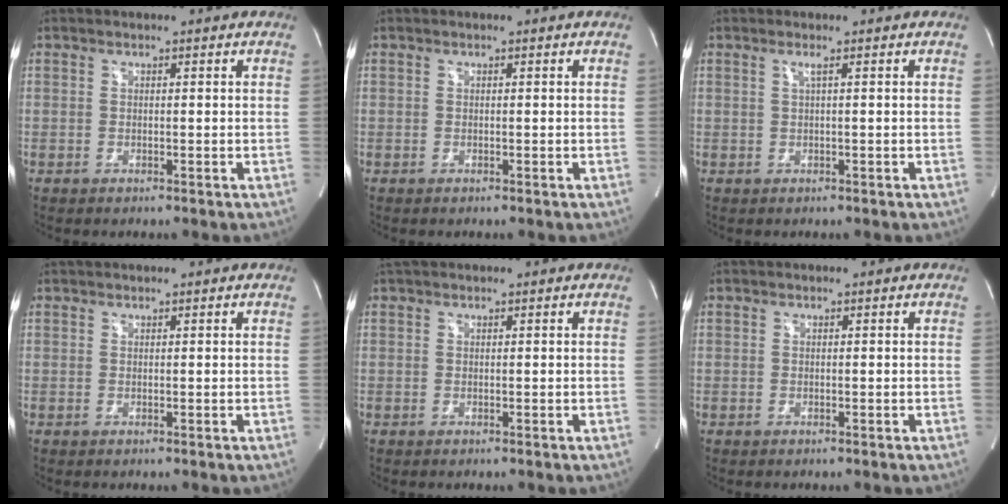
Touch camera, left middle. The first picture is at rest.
{"total": 0.0}
{"total": 0.8, "force": [0.3, -0.3, 0.7], "torque": [-0.023, 0.001, 0.010]}
{"total": 2.5, "force": [2.3, 0.2, 0.9], "torque": [-0.013, 0.034, 0.041]}
{"total": 1.8, "force": [1.6, 0.5, 0.7], "torque": [-0.017, 0.026, 0.031]}
{"total": 0.0}